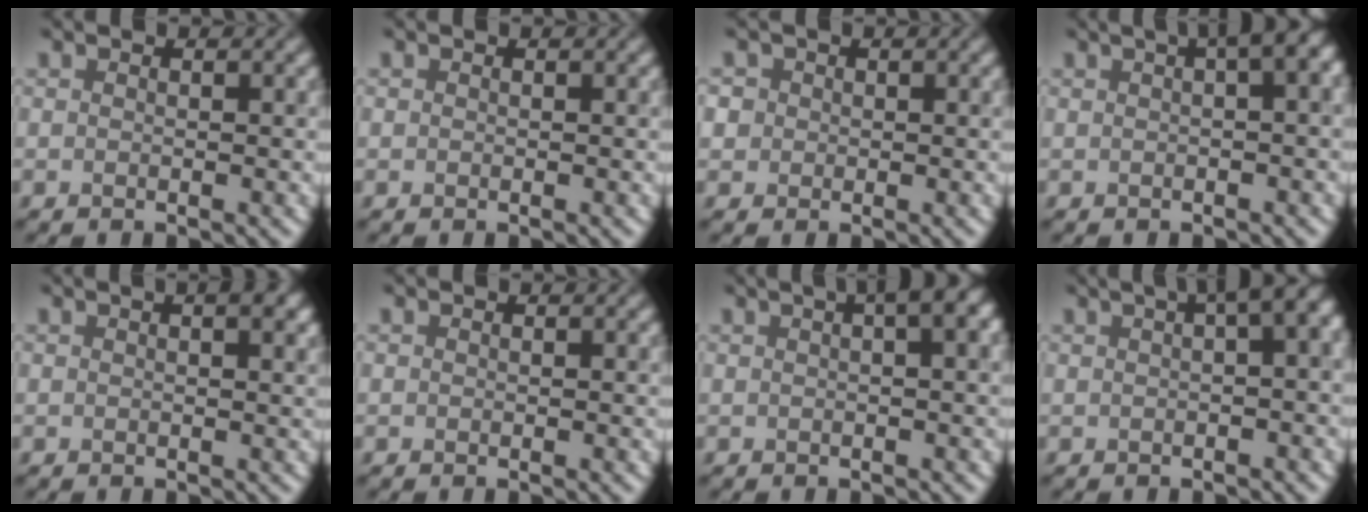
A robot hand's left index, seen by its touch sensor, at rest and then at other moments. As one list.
[{"total": 0.0}, {"total": 2.4, "force": [0.7, 2.2, 0.6], "torque": [0.005, 0.017, -0.005]}, {"total": 4.8, "force": [1.7, 1.3, 4.3], "torque": [-0.037, 0.026, 0.019]}, {"total": 2.6, "force": [1.2, 1.1, 2.0], "torque": [-0.014, 0.009, 0.006]}, {"total": 0.0}, {"total": 4.3, "force": [1.6, 1.0, 3.8], "torque": [-0.040, 0.020, 0.017]}, {"total": 6.6, "force": [2.0, 2.3, 5.9], "torque": [-0.040, 0.032, 0.026]}]